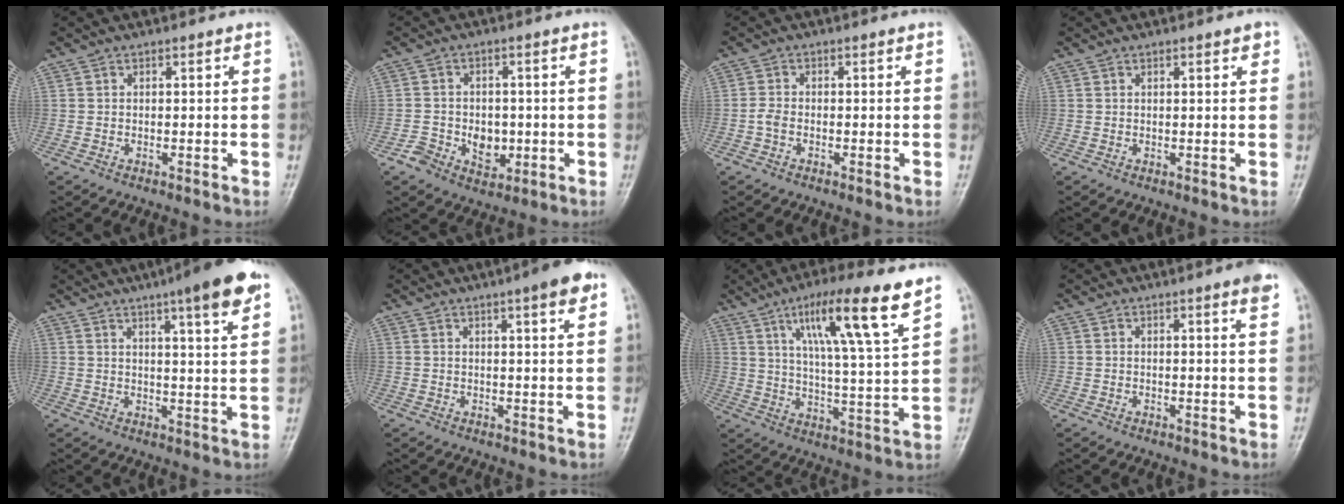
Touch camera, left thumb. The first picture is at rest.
{"total": 6.4, "force": [-1.7, 5.2, 3.4], "torque": [-0.027, 0.009, -0.021]}
{"total": 1.7, "force": [-0.7, 1.0, 1.1], "torque": [-0.021, 0.005, -0.017]}
{"total": 1.3, "force": [0.8, 0.3, 1.0], "torque": [-0.011, -0.001, 0.008]}
{"total": 11.5, "force": [6.8, 1.4, 9.1], "torque": [-0.120, -0.024, 0.090]}
{"total": 6.4, "force": [3.7, 0.9, 5.2], "torque": [-0.066, -0.011, 0.048]}
{"total": 16.3, "force": [9.4, 1.5, 13.3], "torque": [-0.214, -0.038, 0.155]}
{"total": 3.3, "force": [2.1, 0.0, 2.5], "torque": [-0.033, -0.010, 0.027]}